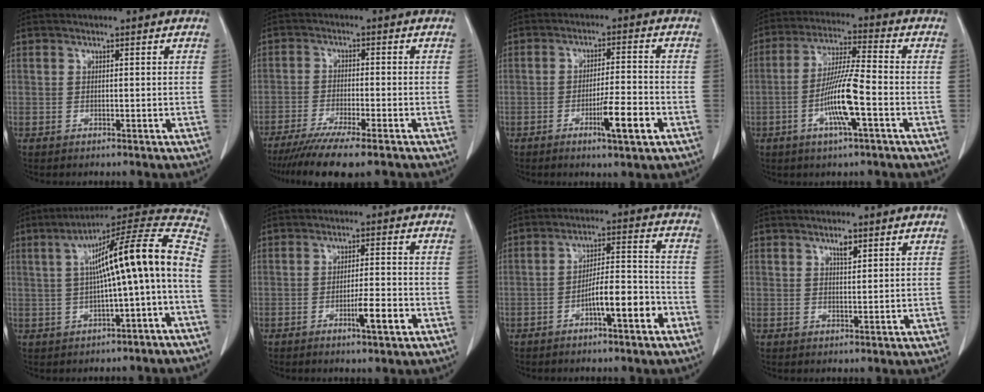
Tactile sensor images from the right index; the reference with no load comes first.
{"total": 11.2, "force": [-8.9, 0.5, 6.7], "torque": [-0.097, -0.025, -0.139]}
{"total": 7.1, "force": [-3.1, 0.3, 6.4], "torque": [-0.102, -0.008, -0.050]}
{"total": 10.2, "force": [-3.1, 0.3, 9.7], "torque": [-0.189, -0.004, -0.063]}
{"total": 16.4, "force": [-0.8, 0.7, 16.3], "torque": [-0.236, 0.047, -0.010]}
{"total": 4.9, "force": [-2.2, 0.2, 4.4], "torque": [-0.070, -0.004, -0.035]}
{"total": 8.5, "force": [-4.2, 1.1, 7.3], "torque": [-0.118, 0.019, -0.065]}
{"total": 1.9, "force": [1.2, 0.6, 1.3], "torque": [-0.023, -0.002, 0.021]}